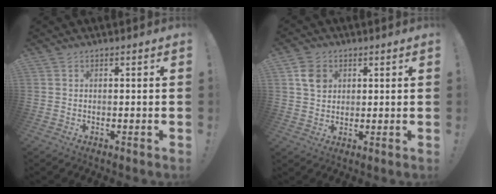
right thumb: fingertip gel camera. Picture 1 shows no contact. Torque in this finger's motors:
{"motor_torque": [0.03, 0.03, 0.26, 0.12, 0.01]}